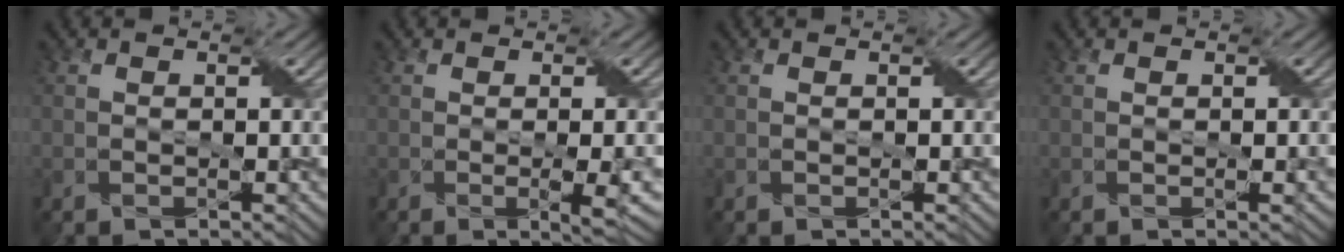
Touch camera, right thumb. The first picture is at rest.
{"total": 2.8, "force": [-0.3, 0.4, 2.7], "torque": [-0.049, 0.000, -0.003]}
{"total": 0.0}
{"total": 0.6, "force": [0.0, 0.0, 0.6], "torque": [-0.009, 0.001, -0.001]}